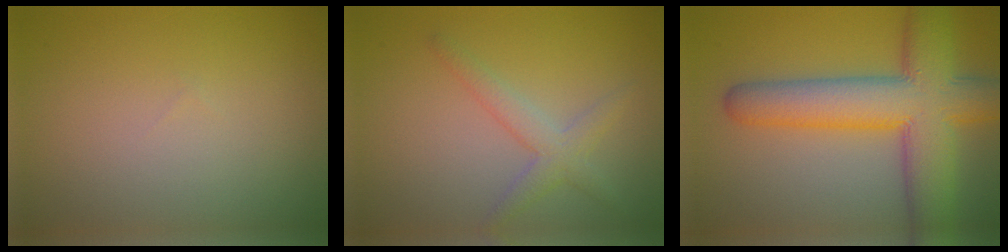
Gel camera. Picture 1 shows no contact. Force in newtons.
{"total": 2.6, "press": 2.6, "slide": 0.1}
{"total": 10.5, "press": 10.5, "slide": 0.5}